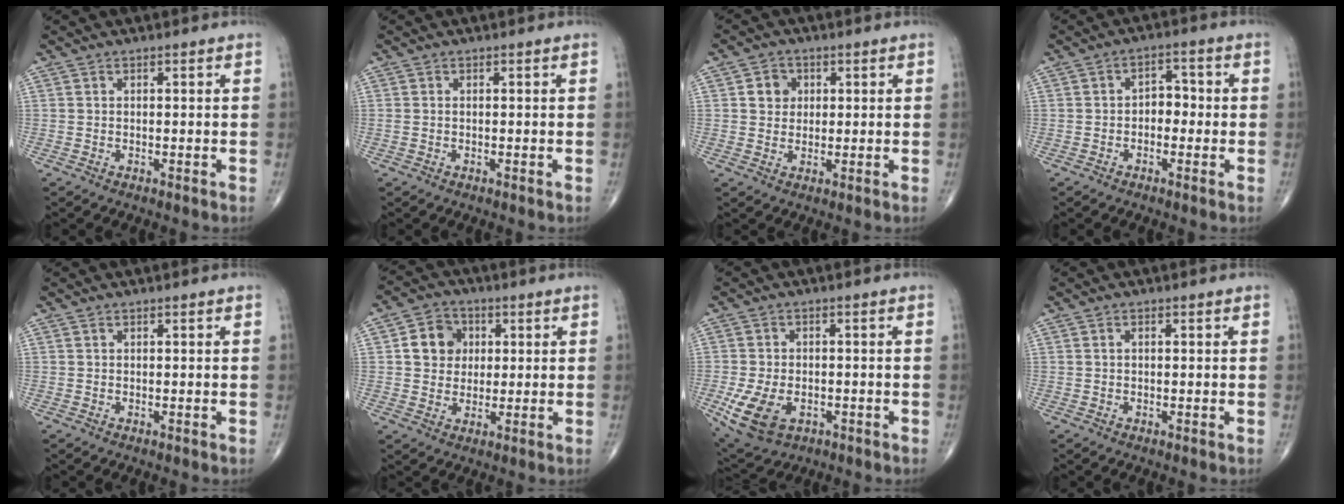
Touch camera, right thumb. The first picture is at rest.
{"total": 0.7, "force": [0.0, 0.4, 0.5], "torque": [-0.018, 0.007, 0.004]}
{"total": 4.2, "force": [1.0, 3.7, 1.6], "torque": [-0.002, 0.001, 0.013]}
{"total": 4.0, "force": [-0.6, 2.8, 2.8], "torque": [-0.023, 0.019, -0.018]}
{"total": 0.0}
{"total": 7.8, "force": [1.6, 6.8, 3.5], "torque": [-0.024, -0.001, 0.022]}
{"total": 9.8, "force": [-3.3, 6.2, 6.9], "torque": [-0.137, 0.002, -0.046]}
{"total": 0.6, "force": [0.2, 0.4, 0.5], "torque": [-0.011, 0.006, 0.004]}